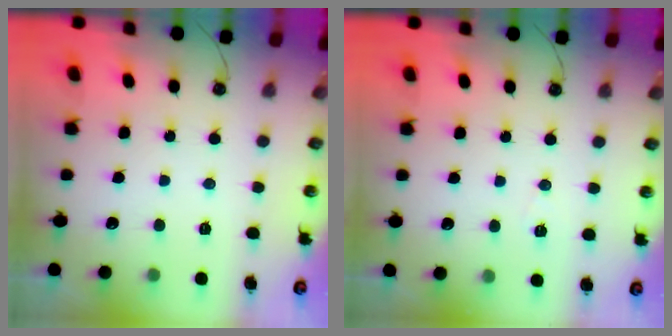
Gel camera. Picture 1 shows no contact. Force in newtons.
{"total": 4.3, "press": 3.3, "slide": 2.8}